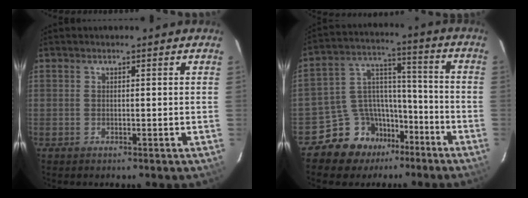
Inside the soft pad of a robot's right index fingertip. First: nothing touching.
{"total": 12.2, "force": [-8.8, 8.1, 2.2], "torque": [-0.055, 0.064, -0.146]}